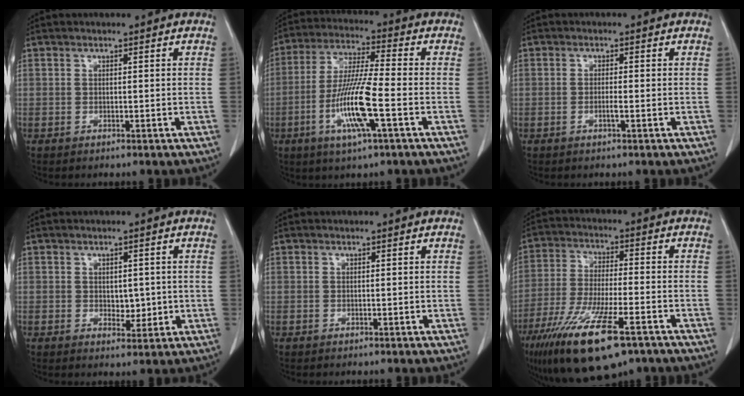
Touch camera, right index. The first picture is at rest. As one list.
[{"total": 12.1, "force": [-3.9, 0.4, 11.4], "torque": [-0.230, -0.012, -0.076]}, {"total": 1.4, "force": [-0.5, 0.0, 1.3], "torque": [-0.027, -0.001, -0.010]}, {"total": 3.1, "force": [0.0, 2.0, 2.4], "torque": [-0.030, -0.004, 0.008]}, {"total": 0.0}, {"total": 17.3, "force": [-10.8, 3.5, 13.0], "torque": [-0.247, -0.041, -0.183]}]